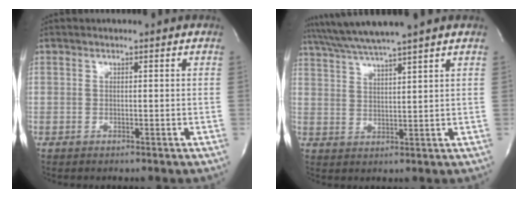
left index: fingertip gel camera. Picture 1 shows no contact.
{"total": 8.4, "force": [7.2, -1.6, 4.0], "torque": [-0.073, 0.015, 0.126]}